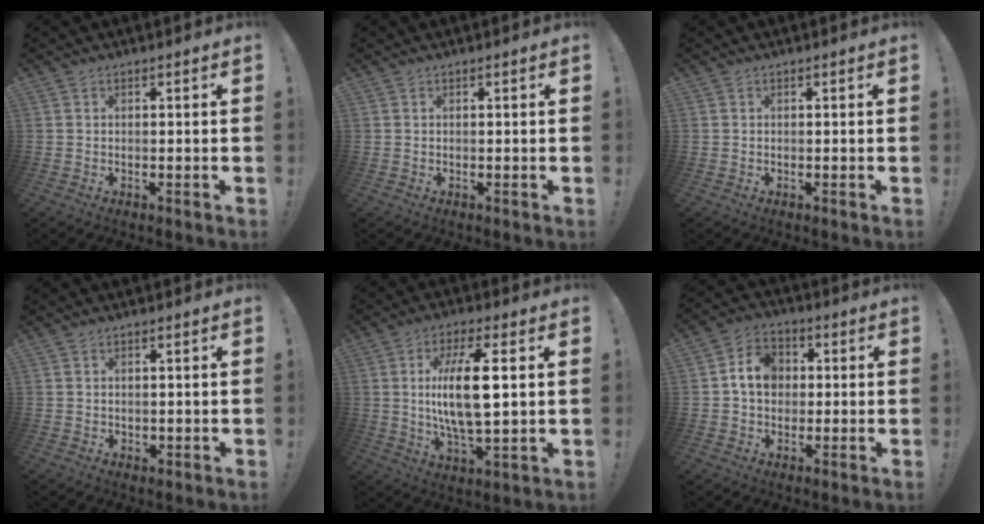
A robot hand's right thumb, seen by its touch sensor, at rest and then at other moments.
{"total": 0.0}
{"total": 0.0}
{"total": 0.9, "force": [0.3, 0.8, 0.1], "torque": [0.002, 0.000, 0.004]}
{"total": 14.7, "force": [1.6, 4.4, 14.0], "torque": [-0.272, -0.015, 0.012]}
{"total": 9.2, "force": [1.1, 7.5, 5.2], "torque": [-0.078, 0.015, 0.025]}